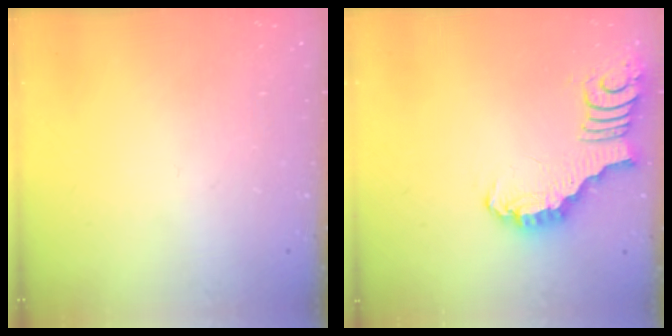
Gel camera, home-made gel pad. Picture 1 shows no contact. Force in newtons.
{"total": 3.4, "press": 3.4, "slide": 0.4}